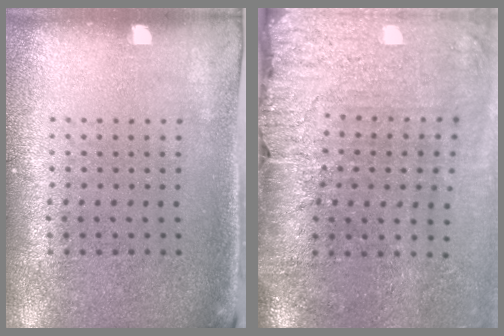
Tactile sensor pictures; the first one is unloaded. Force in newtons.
{"total": 4.6, "press": 3.7, "slide": 2.7}